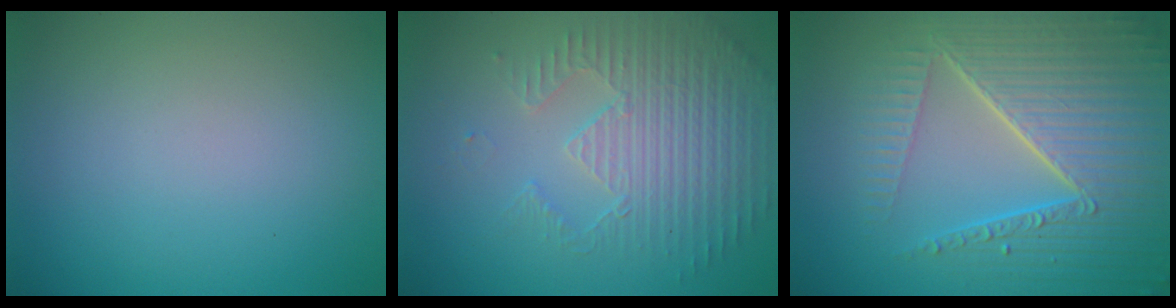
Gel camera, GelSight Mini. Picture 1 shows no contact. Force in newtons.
{"total": 3.8, "press": 3.7, "slide": 1.0}
{"total": 8.9, "press": 6.1, "slide": 6.4}